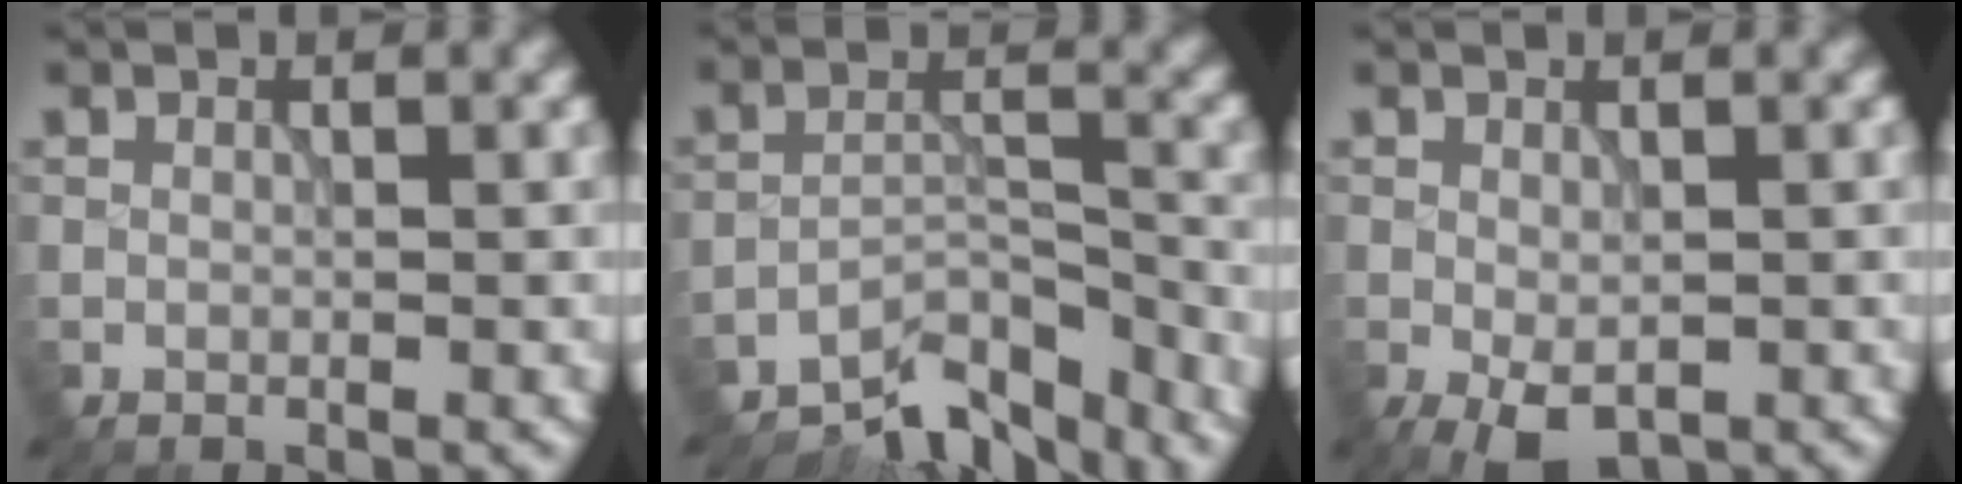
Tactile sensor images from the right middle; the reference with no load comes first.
{"total": 7.0, "force": [-6.4, 1.8, 2.3], "torque": [-0.027, -0.007, -0.111]}
{"total": 2.8, "force": [-1.0, 1.4, 2.2], "torque": [-0.042, -0.011, -0.013]}